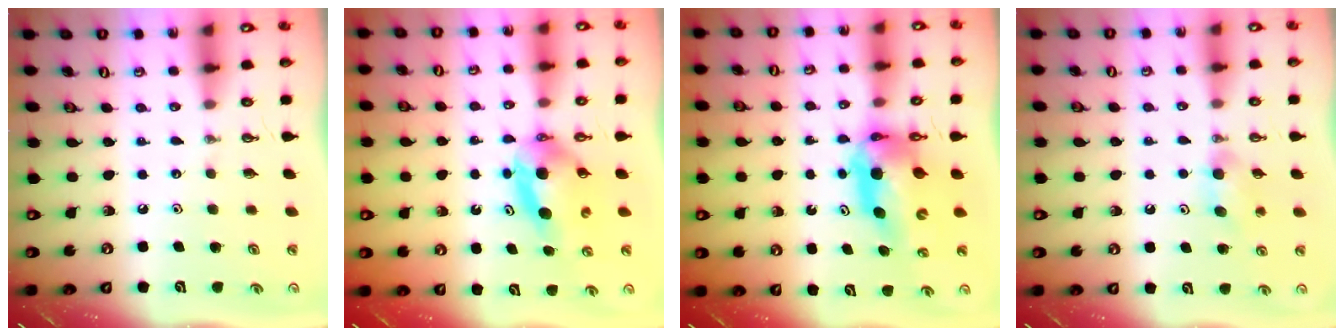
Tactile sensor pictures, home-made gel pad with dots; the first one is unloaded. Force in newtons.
{"total": 6.1, "press": 5.9, "slide": 1.6}
{"total": 9.5, "press": 9.5, "slide": 1.0}
{"total": 4.9, "press": 4.7, "slide": 1.4}